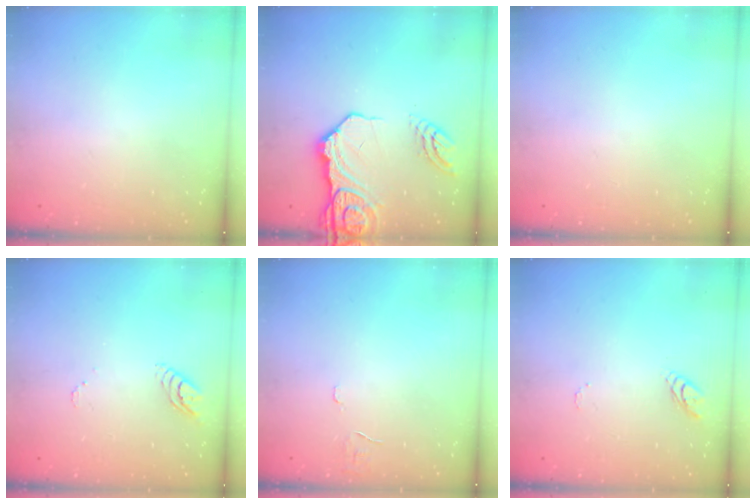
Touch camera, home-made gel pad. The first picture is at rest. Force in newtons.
{"total": 15.9, "press": 15.7, "slide": 1.8}
{"total": 0.0}
{"total": 3.7, "press": 3.7, "slide": 0.5}
{"total": 3.5, "press": 3.5, "slide": 0.3}
{"total": 6.6, "press": 6.6, "slide": 0.5}